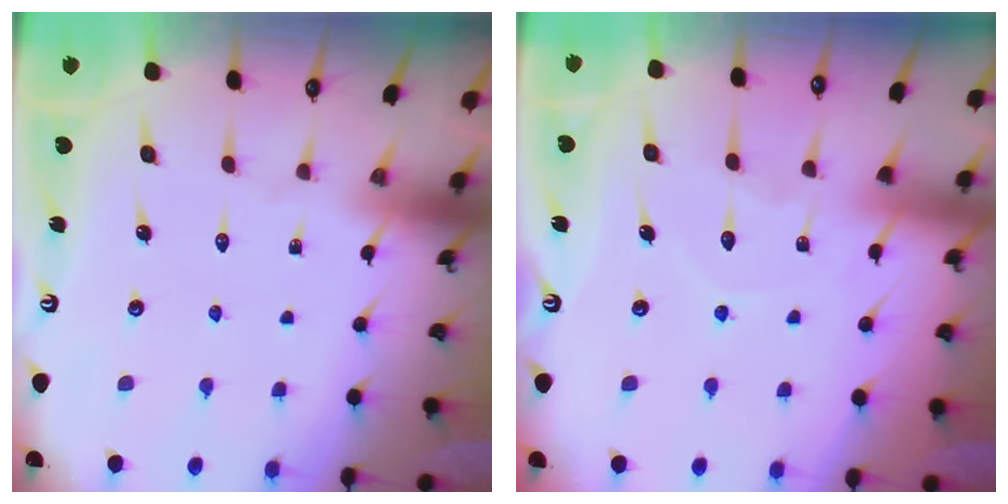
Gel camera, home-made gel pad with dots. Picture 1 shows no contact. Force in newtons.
{"total": 7.3, "press": 7.3, "slide": 0.8}